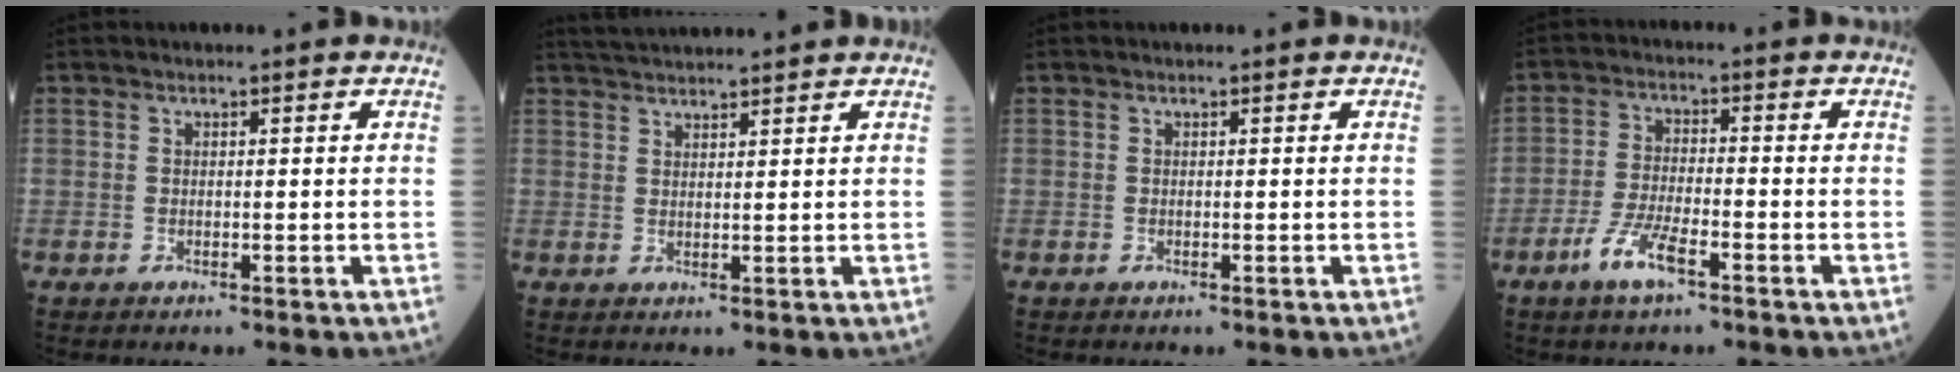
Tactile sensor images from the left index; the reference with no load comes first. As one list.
[{"total": 6.5, "force": [6.2, -0.3, 2.0], "torque": [-0.036, 0.035, 0.097]}, {"total": 0.0}, {"total": 5.8, "force": [-3.7, 1.2, 4.4], "torque": [-0.101, -0.007, -0.073]}]